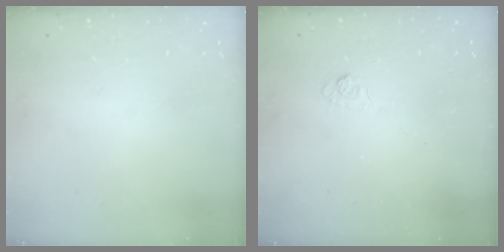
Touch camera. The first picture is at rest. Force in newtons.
{"total": 3.3, "press": 3.0, "slide": 1.4}